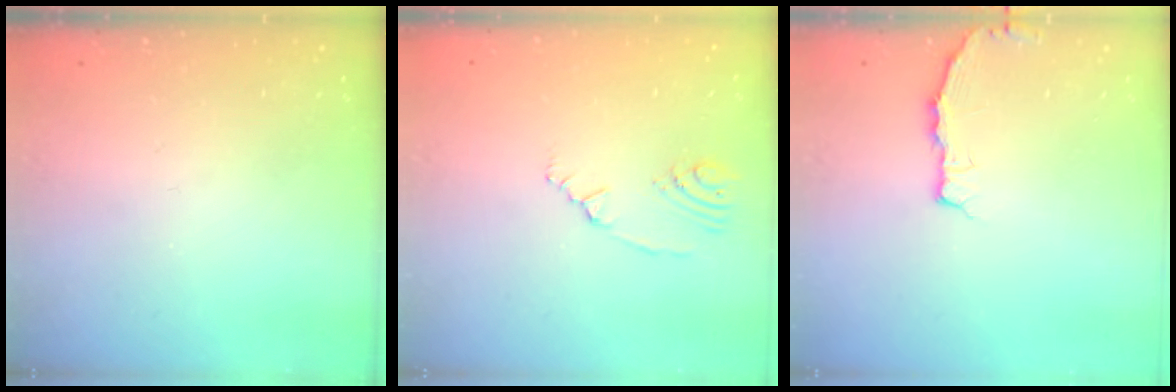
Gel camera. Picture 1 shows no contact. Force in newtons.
{"total": 2.5, "press": 2.1, "slide": 1.3}
{"total": 2.7, "press": 2.7, "slide": 0.5}